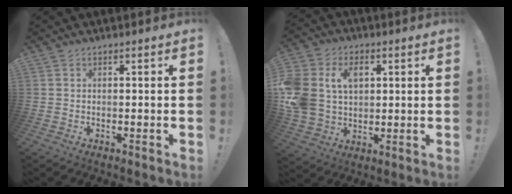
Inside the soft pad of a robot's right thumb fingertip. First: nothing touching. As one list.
[{"total": 16.0, "force": [4.3, 12.3, 9.2], "torque": [-0.185, -0.014, 0.083]}]